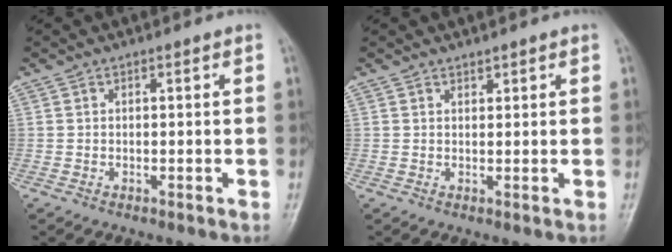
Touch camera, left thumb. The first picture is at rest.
{"total": 0.9, "force": [0.8, 0.3, 0.2], "torque": [0.003, -0.007, 0.012]}